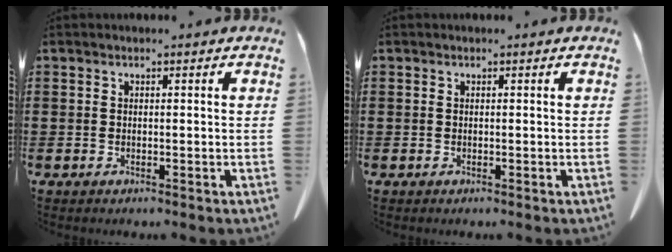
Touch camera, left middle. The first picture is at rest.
{"total": 0.0}